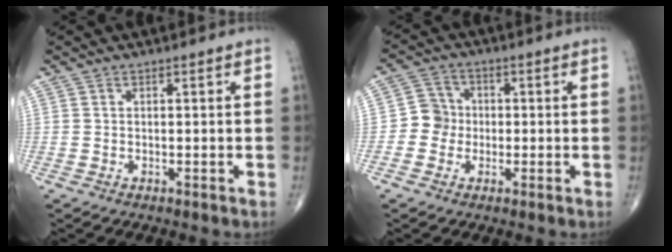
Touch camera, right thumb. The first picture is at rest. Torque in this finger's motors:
{"motor_torque": [-0.05, 0.05, 0.38, -0.30, 0.00]}